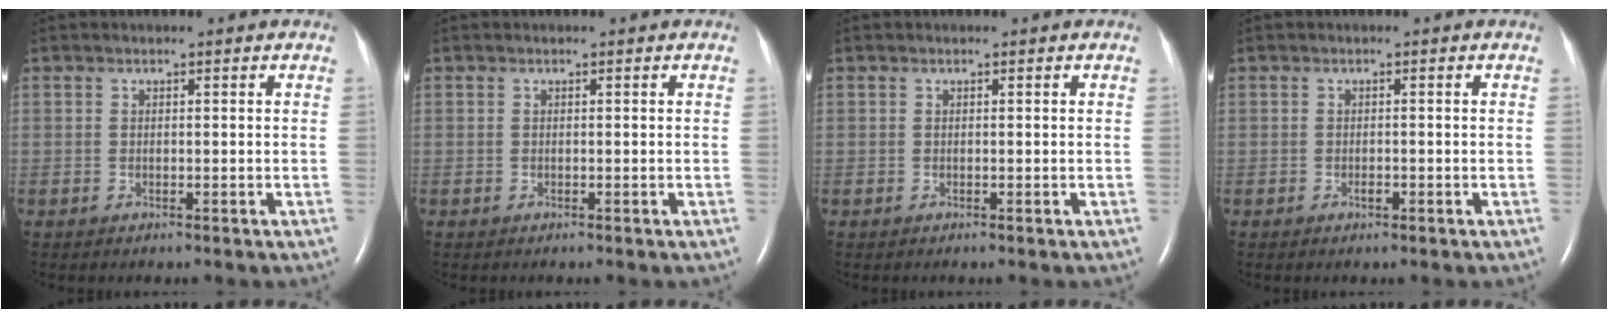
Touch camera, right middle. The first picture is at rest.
{"total": 0.0}
{"total": 0.0}
{"total": 0.8, "force": [-0.4, 0.3, 0.6], "torque": [-0.012, 0.000, -0.006]}